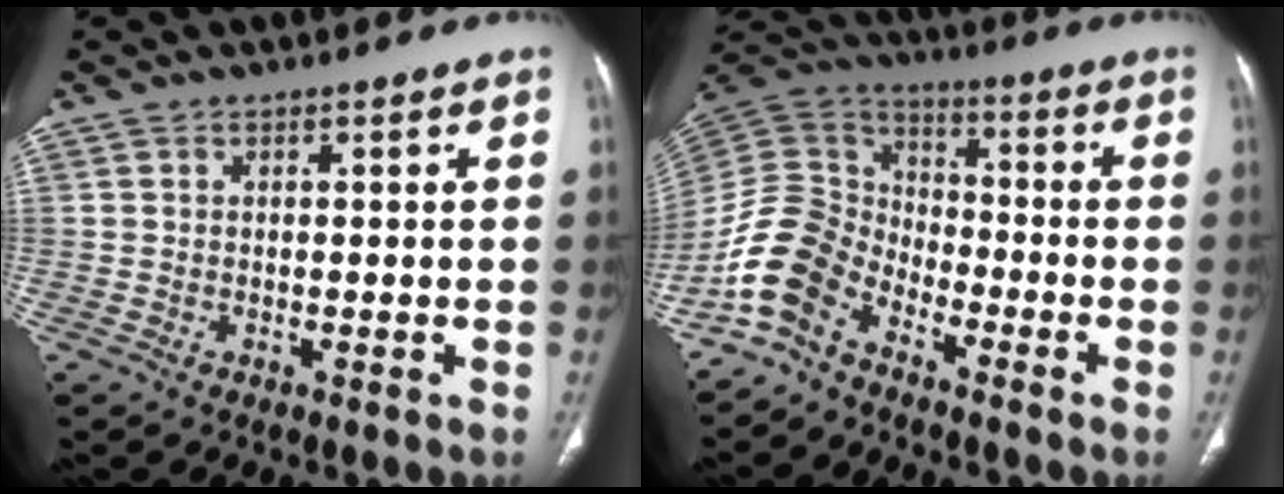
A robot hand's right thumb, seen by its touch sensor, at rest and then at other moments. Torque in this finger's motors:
{"motor_torque": [0.36, 0.33, 1.14, -1.30, 0.37]}